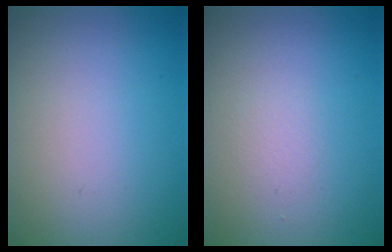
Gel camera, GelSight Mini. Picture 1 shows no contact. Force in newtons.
{"total": 0.7, "press": 0.7, "slide": 0.0}